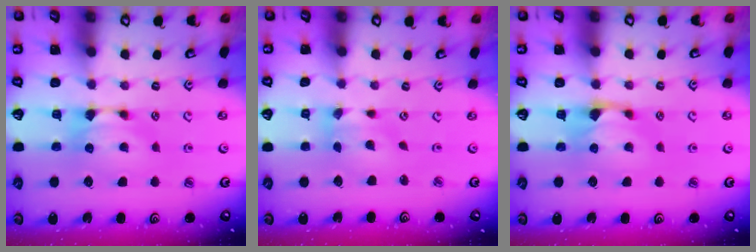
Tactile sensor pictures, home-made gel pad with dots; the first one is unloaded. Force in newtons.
{"total": 1.8, "press": 1.3, "slide": 1.3}
{"total": 0.6, "press": 0.2, "slide": 0.5}